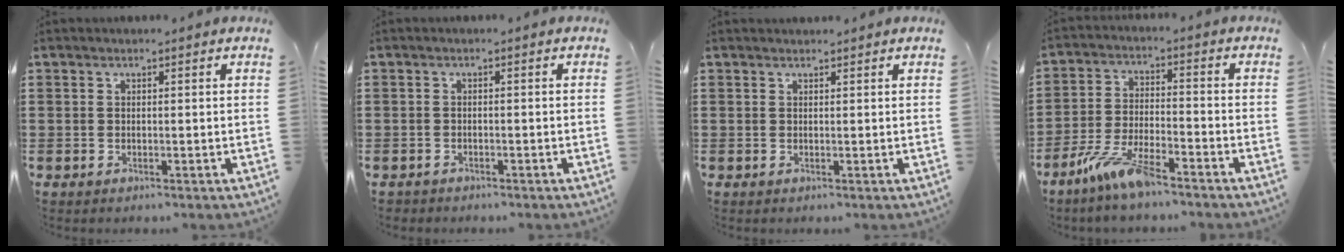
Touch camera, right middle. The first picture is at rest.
{"total": 0.9, "force": [-0.9, 0.4, -0.1], "torque": [0.000, 0.001, -0.020]}
{"total": 0.7, "force": [0.7, 0.1, 0.0], "torque": [0.006, -0.004, 0.011]}
{"total": 7.7, "force": [-5.8, 1.1, 5.0], "torque": [-0.111, -0.010, -0.111]}